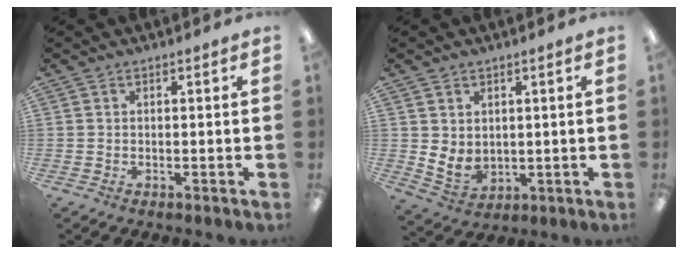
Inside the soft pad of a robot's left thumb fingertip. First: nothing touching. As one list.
[{"total": 4.9, "force": [1.7, 4.0, 2.2], "torque": [-0.053, -0.013, 0.034]}]